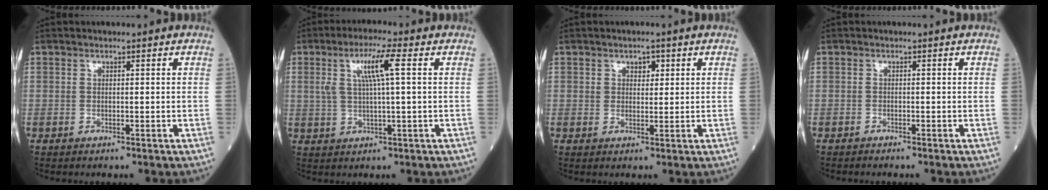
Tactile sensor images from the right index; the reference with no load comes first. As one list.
[{"total": 6.6, "force": [2.0, 0.0, 6.3], "torque": [-0.124, 0.009, 0.038]}, {"total": 2.3, "force": [1.2, 1.5, 1.4], "torque": [-0.016, 0.000, 0.018]}, {"total": 0.8, "force": [-0.7, -0.1, 0.3], "torque": [-0.010, -0.003, -0.011]}]